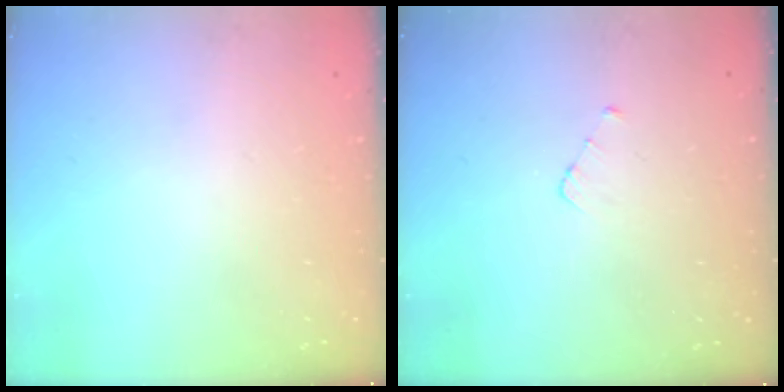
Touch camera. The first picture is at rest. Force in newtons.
{"total": 2.7, "press": 2.7, "slide": 0.3}